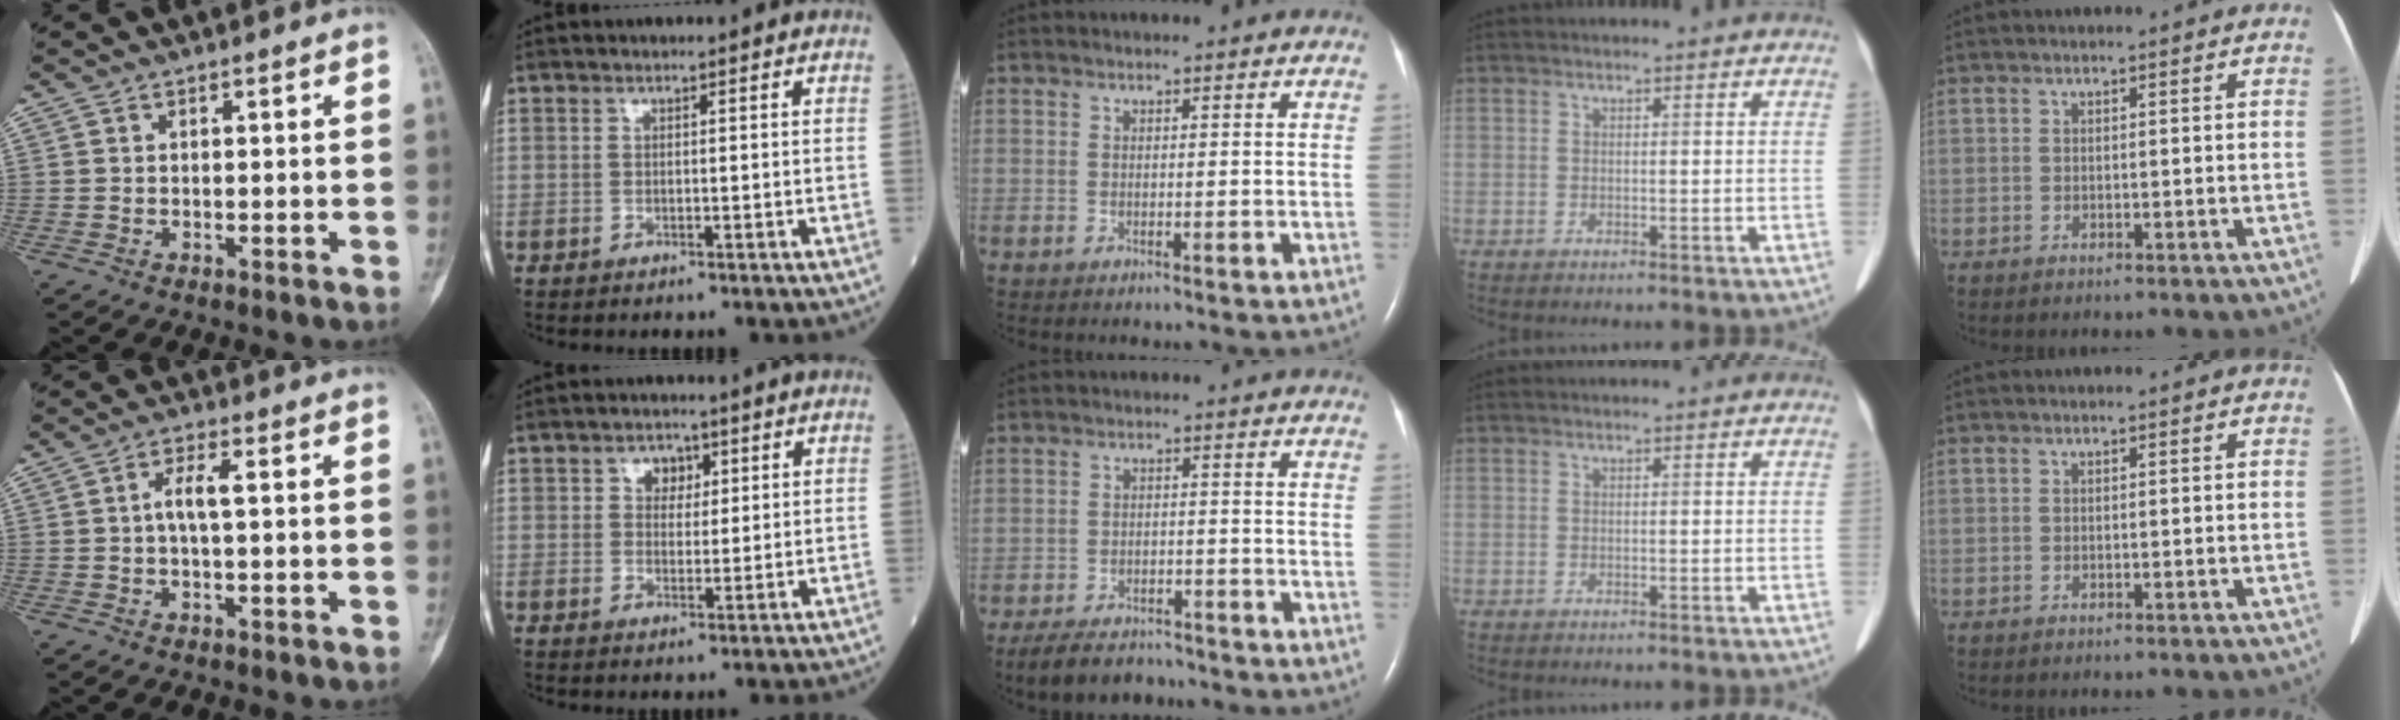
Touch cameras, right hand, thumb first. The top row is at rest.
{"thumb": {"total": 3.7, "force": [0.2, 1.0, 3.5], "torque": [-0.073, 0.010, 0.000]}, "index": {"total": 3.2, "force": [1.4, 2.4, 1.7], "torque": [-0.021, 0.006, 0.021]}, "middle": {"total": 7.6, "force": [-6.6, 2.8, 2.6], "torque": [-0.046, -0.010, -0.102]}}